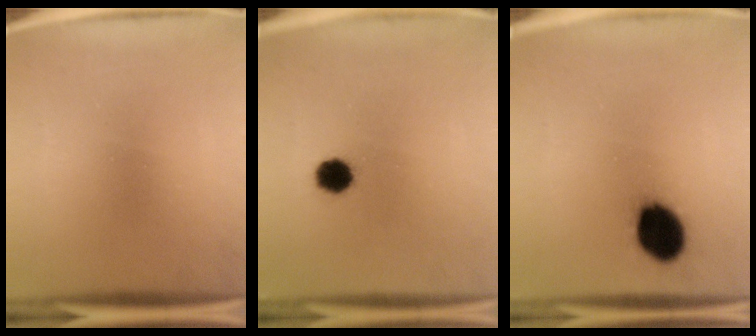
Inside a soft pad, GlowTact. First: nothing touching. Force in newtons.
{"total": 5.3}
{"total": 11.8}